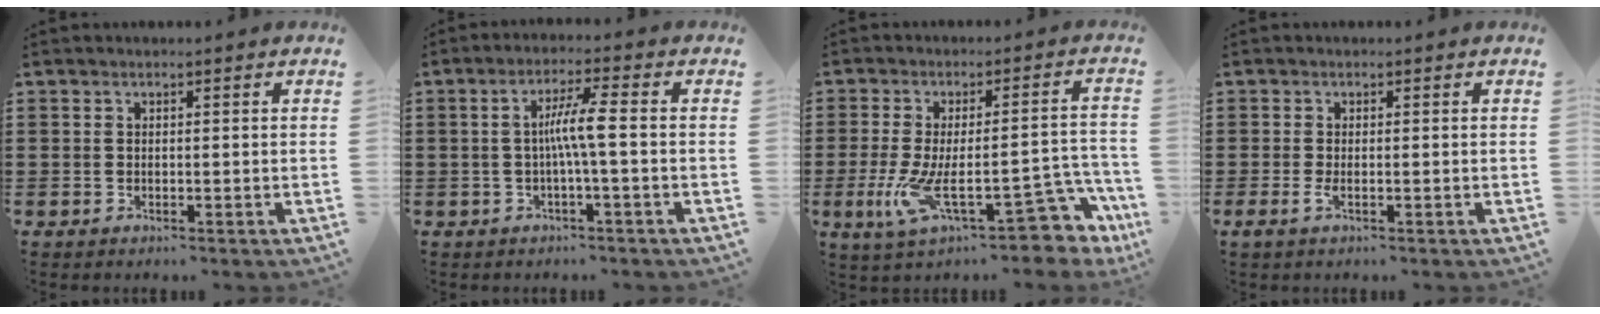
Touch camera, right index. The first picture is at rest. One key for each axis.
{"total": 5.2, "fx": -0.6, "fy": -0.1, "fz": 5.1, "tx": -0.095, "ty": -0.001, "tz": -0.016}
{"total": 14.4, "fx": -5.4, "fy": 5.4, "fz": 12.1, "tx": -0.204, "ty": 0.000, "tz": -0.090}
{"total": 1.3, "fx": -0.5, "fy": 0.3, "fz": 1.2, "tx": -0.030, "ty": -0.006, "tz": -0.010}